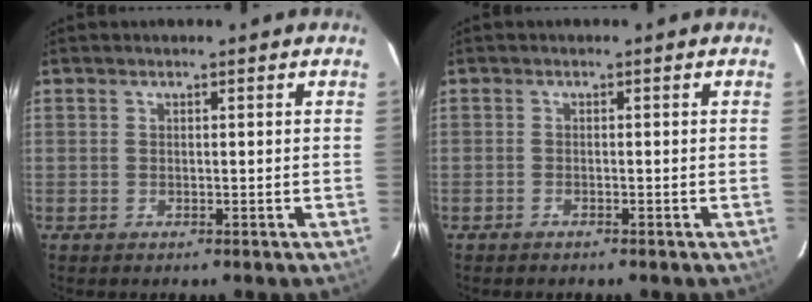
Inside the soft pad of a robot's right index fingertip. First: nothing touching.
{"total": 0.8, "force": [-0.8, 0.3, 0.1], "torque": [-0.009, 0.002, -0.016]}